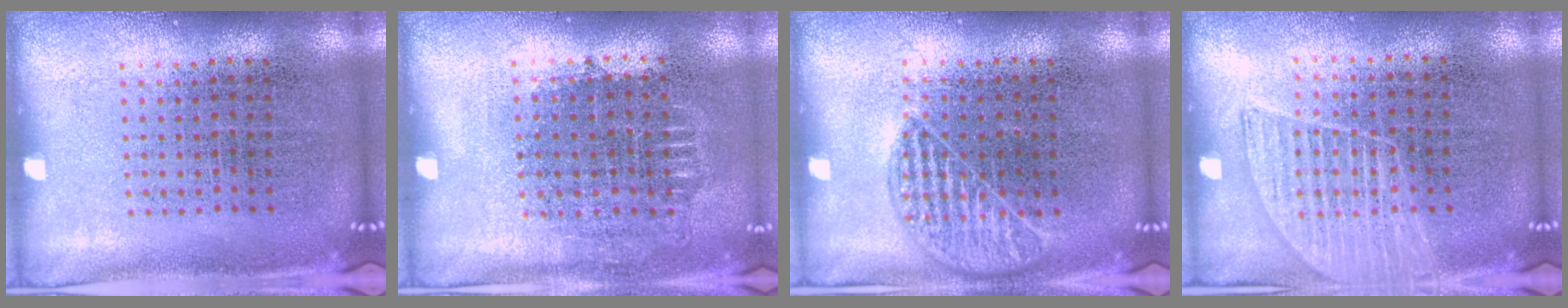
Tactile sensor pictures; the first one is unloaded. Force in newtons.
{"total": 0.7, "press": 0.7, "slide": 0.2}
{"total": 1.1, "press": 1.0, "slide": 0.4}
{"total": 1.4, "press": 1.2, "slide": 0.6}